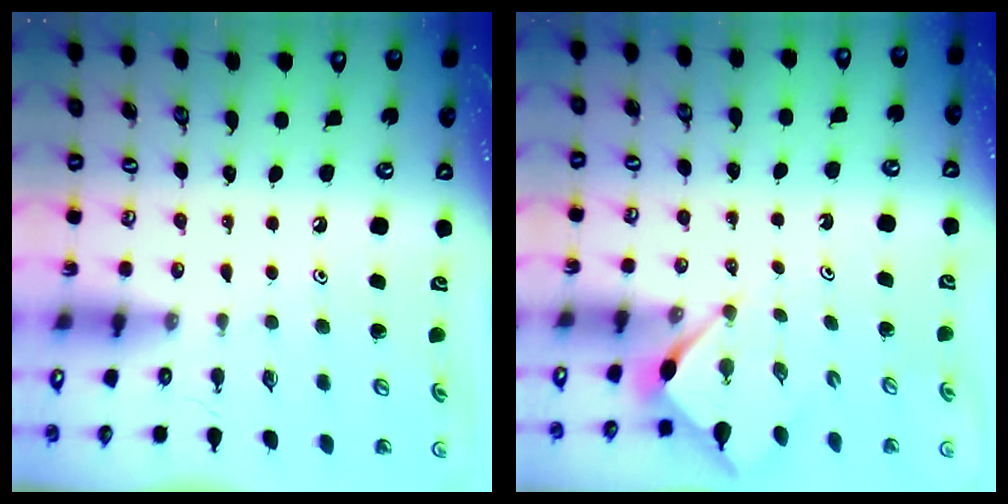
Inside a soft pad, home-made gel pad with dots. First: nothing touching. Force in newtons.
{"total": 2.7, "press": 2.7, "slide": 0.3}